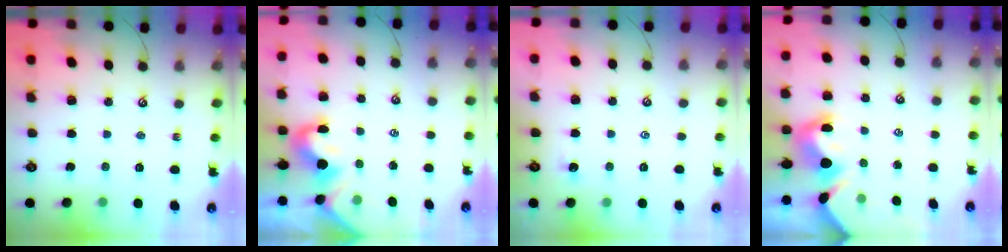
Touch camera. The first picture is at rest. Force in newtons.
{"total": 1.8, "press": 1.6, "slide": 0.8}
{"total": 1.4, "press": 1.3, "slide": 0.3}
{"total": 3.4, "press": 3.2, "slide": 1.2}